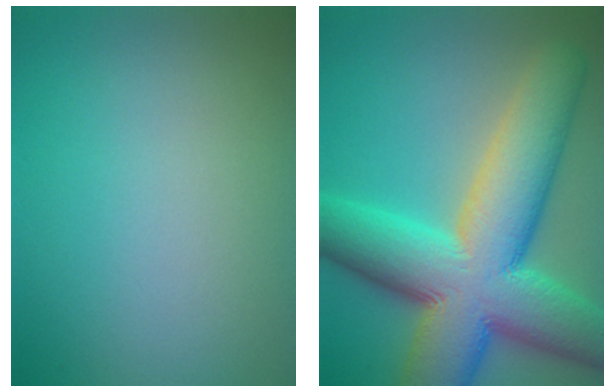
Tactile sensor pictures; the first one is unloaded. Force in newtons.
{"total": 15.0, "press": 14.9, "slide": 0.5}